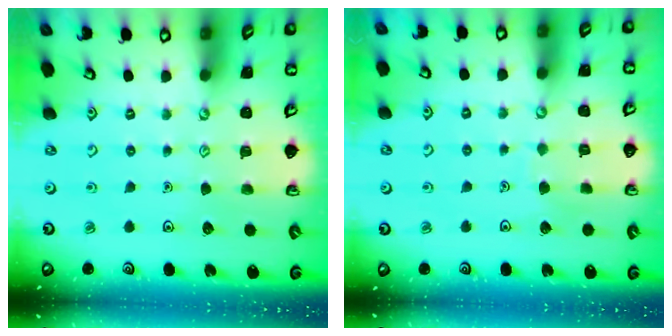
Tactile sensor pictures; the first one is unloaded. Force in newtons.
{"total": 3.0, "press": 3.0, "slide": 0.1}